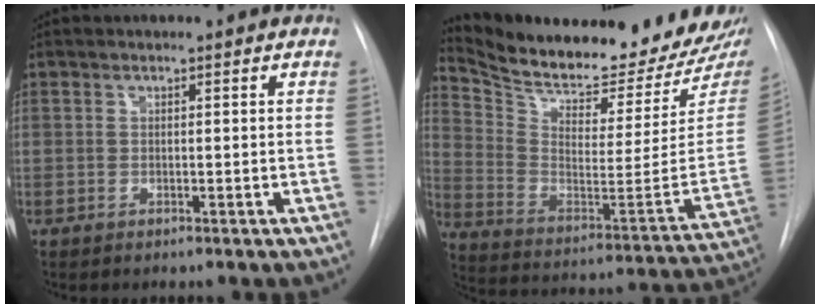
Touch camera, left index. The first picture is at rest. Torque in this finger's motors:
{"motor_torque": [0.08, -0.64, 0.16, 0.05]}